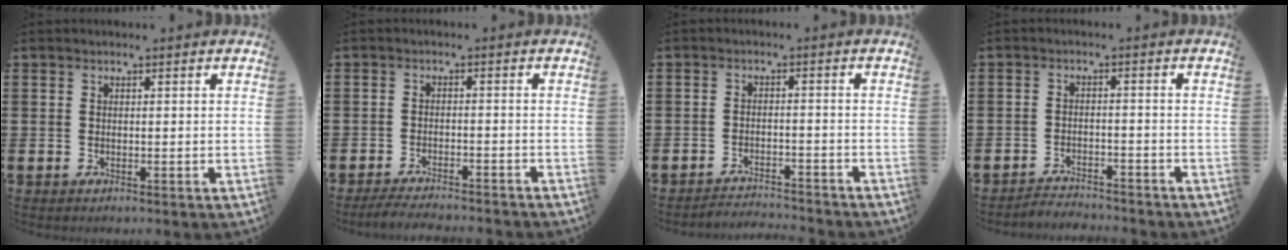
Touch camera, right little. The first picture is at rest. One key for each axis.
{"total": 2.5, "fx": -2.4, "fy": -0.1, "fz": 0.6, "tx": -0.010, "ty": 0.006, "tz": -0.048}
{"total": 2.5, "fx": -2.5, "fy": -0.1, "fz": -0.1, "tx": -0.003, "ty": 0.003, "tz": -0.054}
{"total": 2.5, "fx": -2.5, "fy": 0.0, "fz": -0.3, "tx": -0.003, "ty": 0.005, "tz": -0.054}